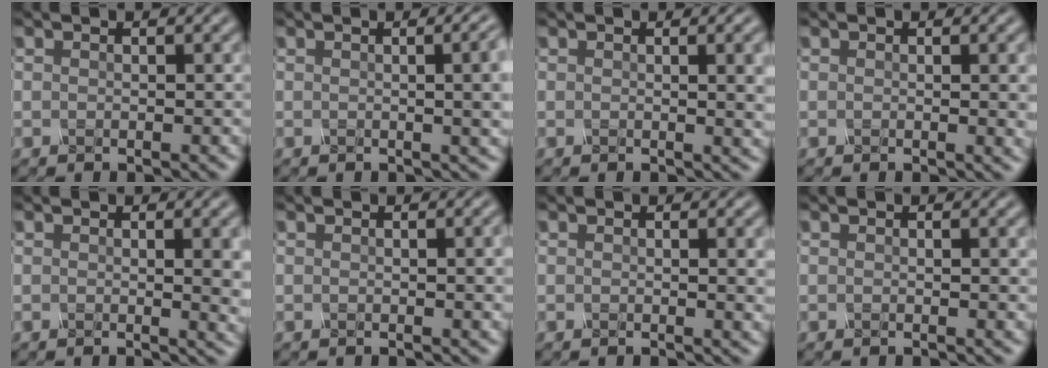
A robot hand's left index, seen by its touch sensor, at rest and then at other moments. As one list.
[{"total": 7.1, "force": [0.5, 3.2, 6.3], "torque": [-0.026, 0.016, 0.001]}, {"total": 4.8, "force": [0.6, 1.8, 4.4], "torque": [-0.031, 0.007, 0.007]}, {"total": 2.8, "force": [0.1, 0.8, 2.6], "torque": [-0.023, 0.000, -0.002]}, {"total": 4.1, "force": [0.3, 1.2, 3.9], "torque": [-0.036, 0.000, 0.004]}, {"total": 2.5, "force": [0.1, 0.7, 2.3], "torque": [-0.021, 0.003, -0.003]}, {"total": 2.7, "force": [0.3, 0.9, 2.6], "torque": [-0.022, 0.000, 0.001]}, {"total": 1.2, "force": [0.1, 0.3, 1.1], "torque": [-0.010, 0.001, -0.002]}]